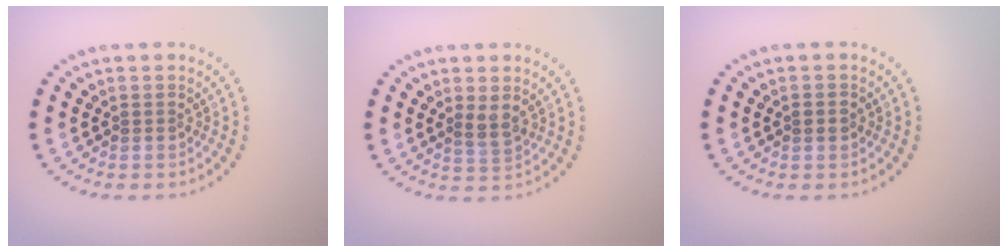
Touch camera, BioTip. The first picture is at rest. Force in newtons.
{"total": 1.6, "press": 1.4, "slide": 0.8}
{"total": 1.3, "press": 1.3, "slide": 0.1}